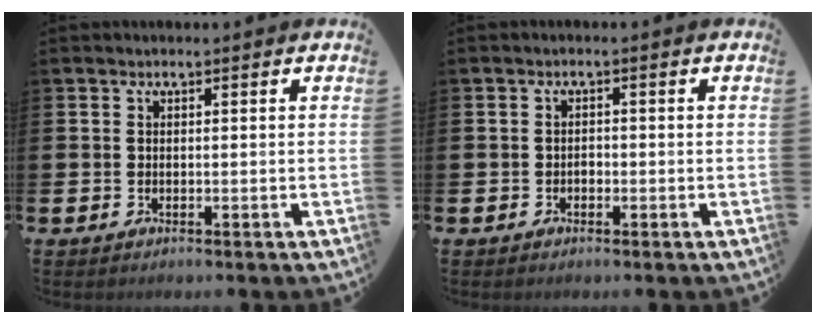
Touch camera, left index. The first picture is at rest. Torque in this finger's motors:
{"motor_torque": [0.02, 0.01, -0.02, 0.00]}